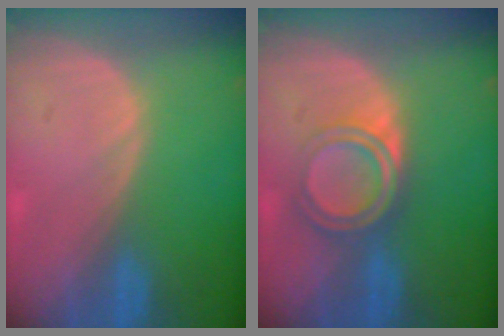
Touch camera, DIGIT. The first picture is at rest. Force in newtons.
{"total": 5.5, "press": 5.0, "slide": 2.3}